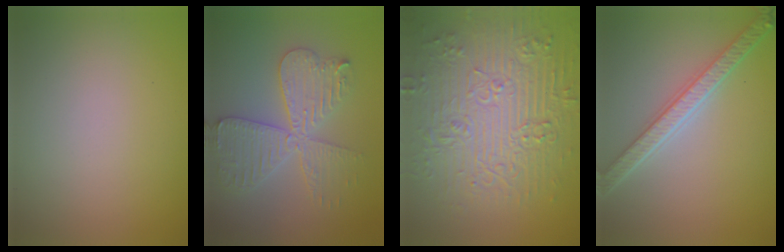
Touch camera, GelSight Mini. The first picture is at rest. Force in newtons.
{"total": 5.0, "press": 5.0, "slide": 0.6}
{"total": 9.4, "press": 6.8, "slide": 6.5}
{"total": 4.6, "press": 3.7, "slide": 2.7}